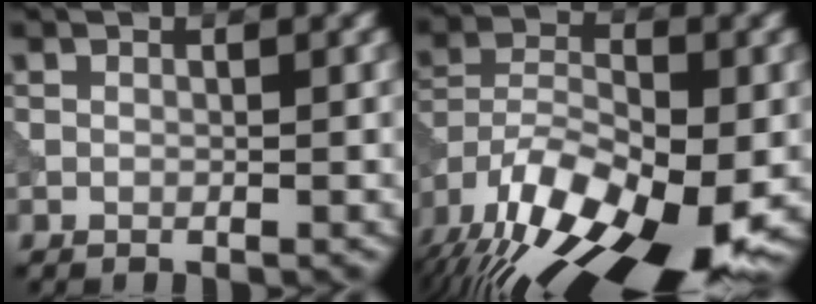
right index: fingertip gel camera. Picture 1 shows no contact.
{"total": 16.7, "force": [-10.3, 7.3, 10.9], "torque": [-0.196, -0.010, -0.164]}